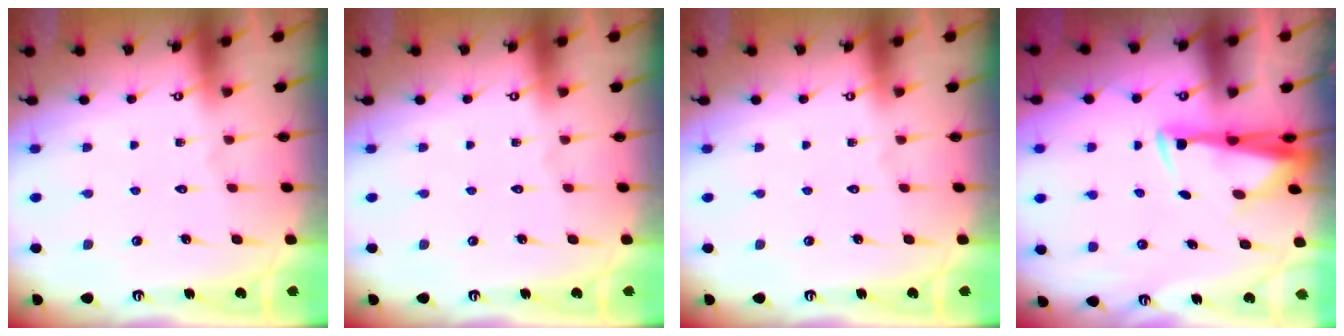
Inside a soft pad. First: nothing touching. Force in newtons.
{"total": 0.0}
{"total": 0.0}
{"total": 3.3, "press": 3.2, "slide": 1.0}